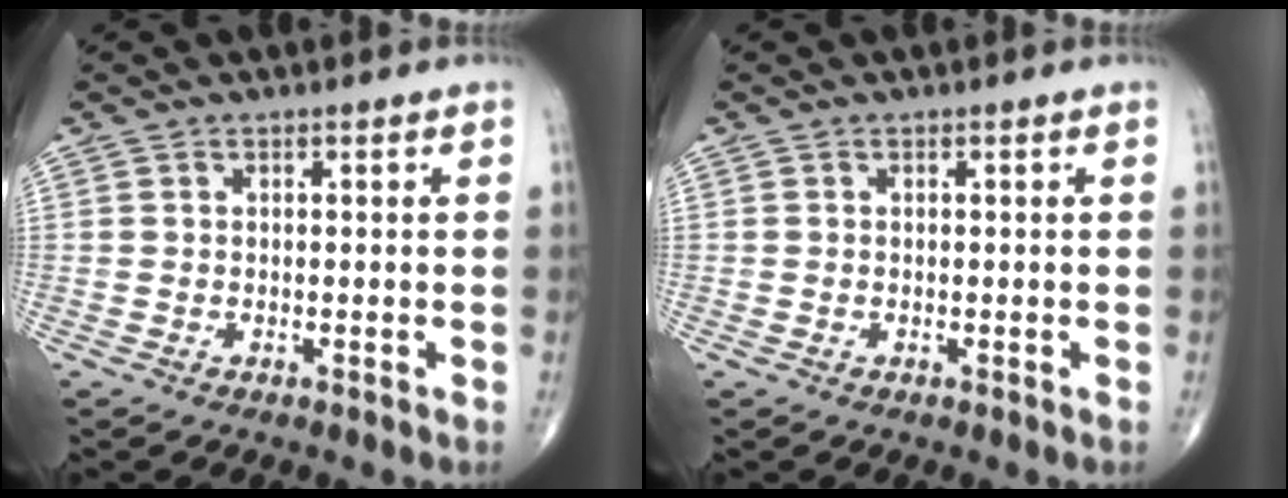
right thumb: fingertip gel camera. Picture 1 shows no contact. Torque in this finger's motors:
{"motor_torque": [0.22, 0.29, -0.05, -0.19, 0.04]}